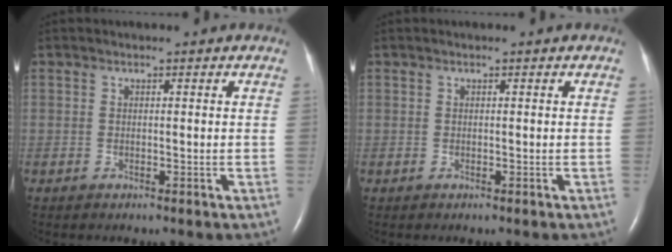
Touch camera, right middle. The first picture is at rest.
{"total": 0.0}